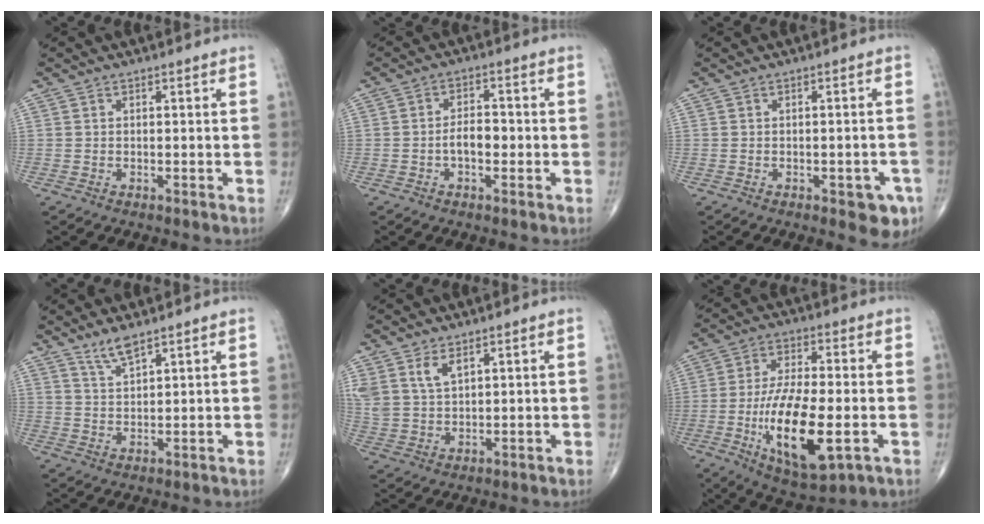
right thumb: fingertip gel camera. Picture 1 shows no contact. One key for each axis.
{"total": 4.4, "fx": -1.0, "fy": 2.4, "fz": 3.6, "tx": -0.055, "ty": 0.016, "tz": -0.021}
{"total": 5.2, "fx": -2.3, "fy": 2.3, "fz": 4.1, "tx": -0.029, "ty": 0.006, "tz": -0.022}
{"total": 4.0, "fx": 3.2, "fy": 0.6, "fz": 2.3, "tx": -0.048, "ty": -0.021, "tz": 0.066}
{"total": 5.7, "fx": 3.3, "fy": 2.8, "fz": 3.6, "tx": -0.071, "ty": -0.014, "tz": 0.076}
{"total": 17.2, "fx": -4.3, "fy": 6.4, "fz": 15.4, "tx": -0.276, "ty": -0.001, "tz": -0.063}